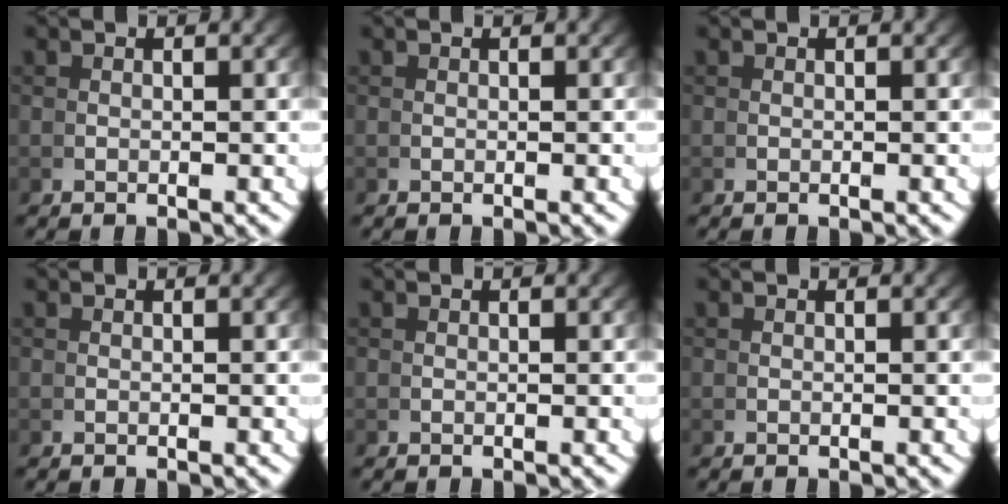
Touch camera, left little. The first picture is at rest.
{"total": 0.0}
{"total": 0.0}
{"total": 0.0}
{"total": 0.0}
{"total": 0.0}